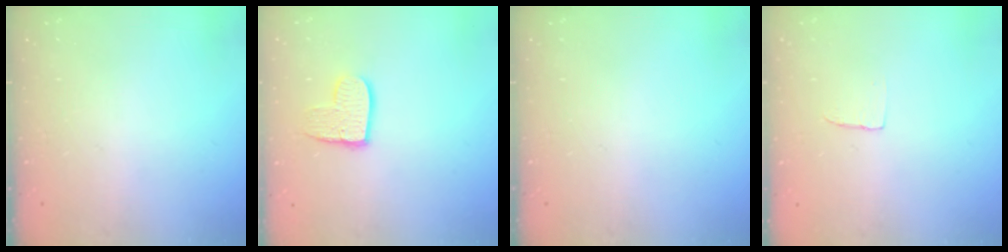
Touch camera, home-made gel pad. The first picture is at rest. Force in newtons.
{"total": 9.2, "press": 9.2, "slide": 0.6}
{"total": 0.0}
{"total": 2.4, "press": 2.4, "slide": 0.1}